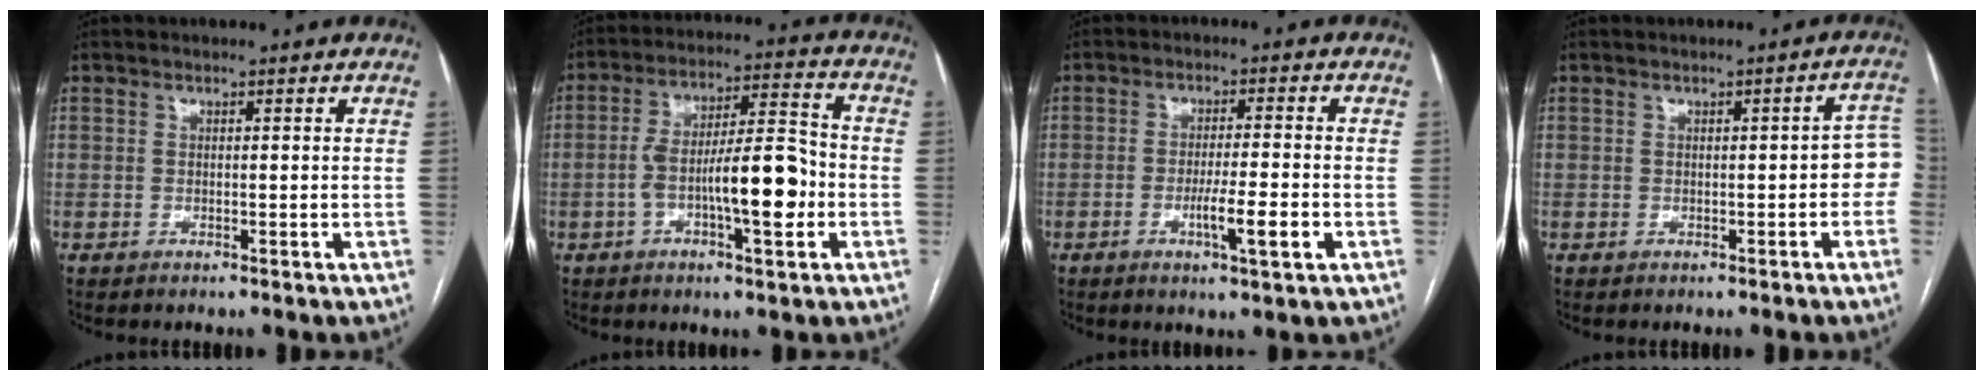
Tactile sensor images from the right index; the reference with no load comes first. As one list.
[{"total": 12.5, "force": [-3.1, 2.4, 11.8], "torque": [-0.201, 0.021, -0.048]}, {"total": 6.2, "force": [-2.2, 0.1, 5.8], "torque": [-0.096, -0.008, -0.034]}, {"total": 4.0, "force": [-0.6, 1.4, 3.7], "torque": [-0.028, 0.017, -0.008]}]